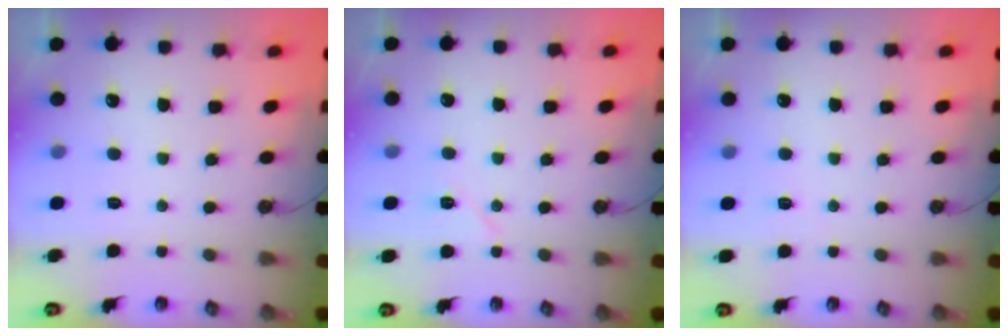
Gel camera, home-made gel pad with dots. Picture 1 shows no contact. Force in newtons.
{"total": 5.5, "press": 5.3, "slide": 1.5}
{"total": 2.8, "press": 1.5, "slide": 2.3}